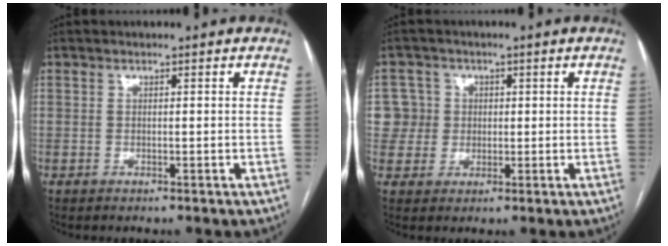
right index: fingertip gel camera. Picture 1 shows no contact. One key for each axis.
{"total": 5.1, "fx": 0.9, "fy": 5.1, "fz": -0.3, "tx": 0.021, "ty": 0.018, "tz": 0.020}